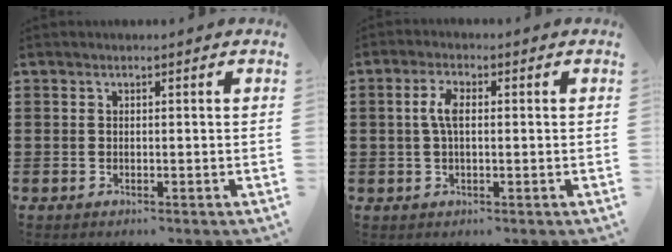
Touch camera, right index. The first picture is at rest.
{"total": 4.0, "force": [0.3, 1.6, 3.6], "torque": [-0.080, 0.004, 0.001]}